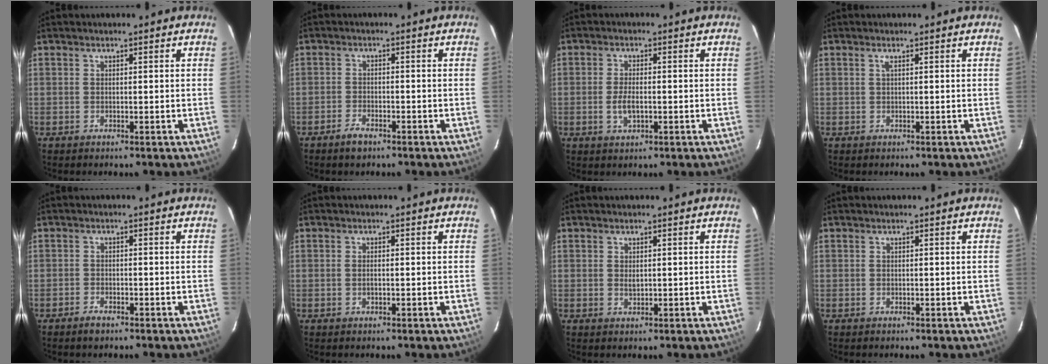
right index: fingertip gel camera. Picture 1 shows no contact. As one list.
[{"total": 3.1, "force": [-2.4, 1.4, 1.5], "torque": [-0.043, -0.001, -0.046]}, {"total": 3.7, "force": [-0.9, 1.6, 3.2], "torque": [-0.066, -0.001, -0.016]}, {"total": 0.6, "force": [0.2, -0.2, 0.6], "torque": [-0.012, 0.002, 0.002]}, {"total": 2.1, "force": [-1.7, 0.8, 0.9], "torque": [-0.025, -0.001, -0.033]}, {"total": 1.0, "force": [-0.1, 0.4, 0.9], "torque": [-0.016, 0.003, -0.002]}, {"total": 1.1, "force": [0.3, 0.7, 0.8], "torque": [-0.012, 0.002, 0.007]}, {"total": 0.0}]